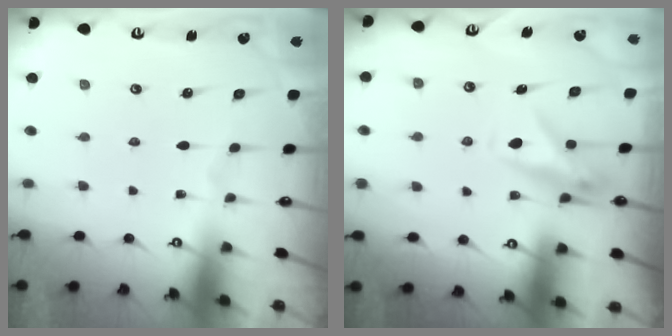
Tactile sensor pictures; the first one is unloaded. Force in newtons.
{"total": 9.5, "press": 9.5, "slide": 0.3}